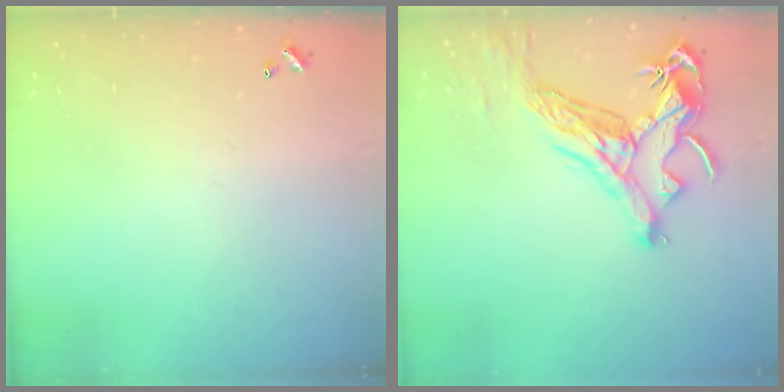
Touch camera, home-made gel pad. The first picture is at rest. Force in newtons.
{"total": 6.8, "press": 6.6, "slide": 1.6}